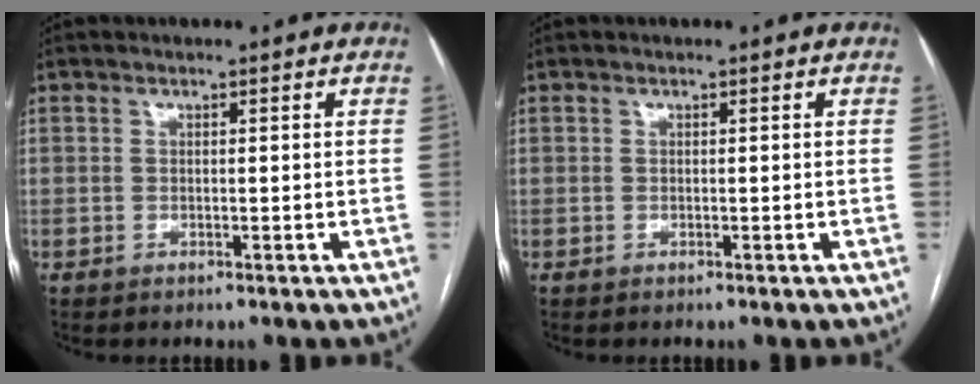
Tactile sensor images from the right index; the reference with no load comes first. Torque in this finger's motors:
{"motor_torque": [-0.06, -0.04, 0.04, 0.01]}